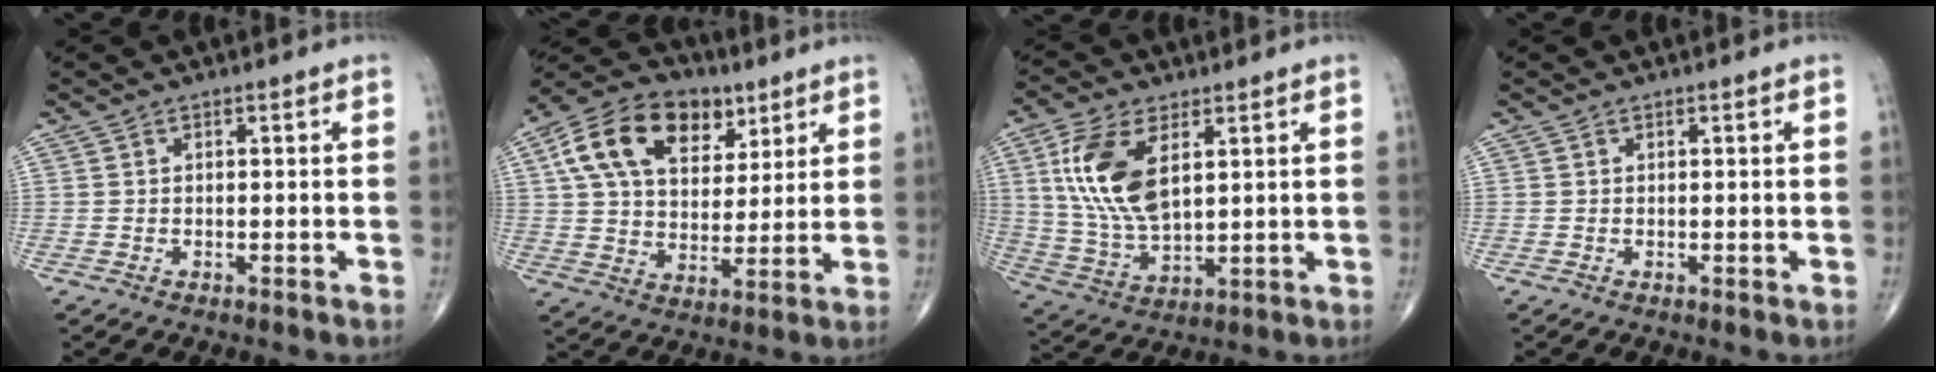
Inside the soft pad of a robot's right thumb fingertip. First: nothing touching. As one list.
[{"total": 18.8, "force": [8.0, 12.0, 12.0], "torque": [-0.182, -0.005, 0.135]}, {"total": 14.8, "force": [4.6, 7.5, 11.9], "torque": [-0.241, -0.014, 0.097]}, {"total": 0.0}]